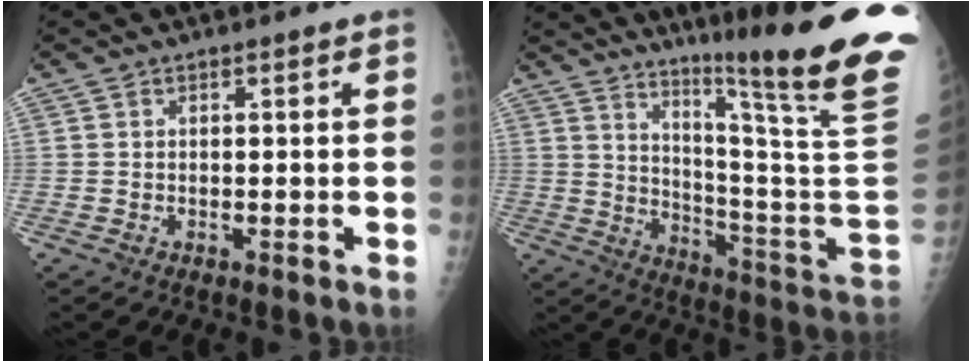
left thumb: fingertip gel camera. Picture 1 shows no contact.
{"total": 25.8, "force": [17.7, -0.5, 18.8], "torque": [-0.259, -0.151, 0.259]}